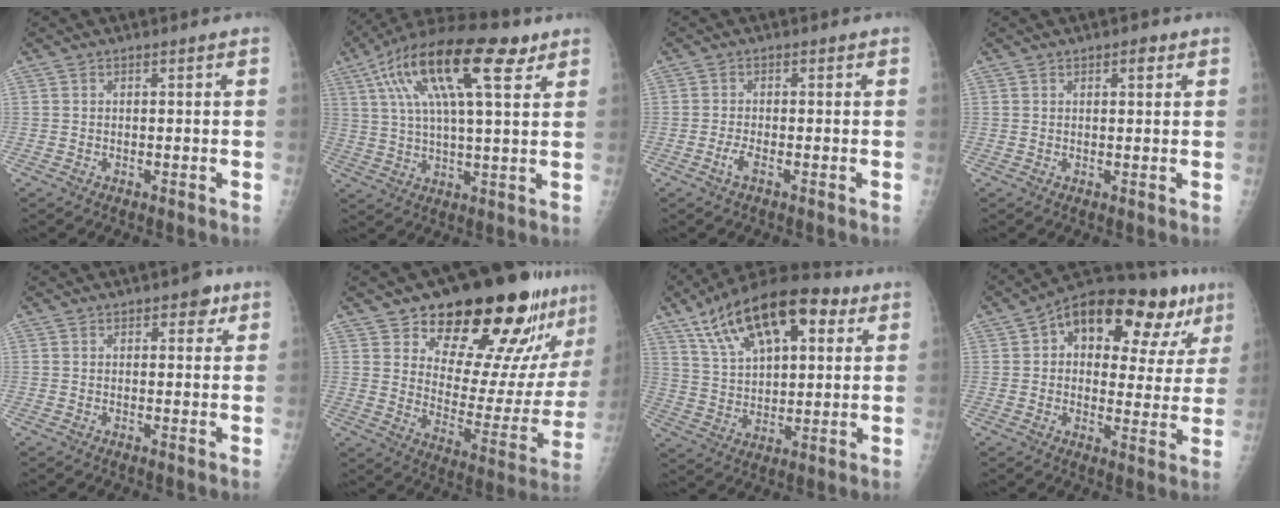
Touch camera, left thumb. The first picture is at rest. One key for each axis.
{"total": 20.5, "fx": 9.5, "fy": 6.7, "fz": 16.8, "tx": -0.303, "ty": 0.009, "tz": 0.160}
{"total": 2.0, "fx": -1.0, "fy": 0.6, "fz": 1.7, "tx": -0.041, "ty": 0.002, "tz": -0.024}
{"total": 2.0, "fx": 1.1, "fy": 1.0, "fz": 1.4, "tx": -0.011, "ty": -0.003, "tz": 0.014}
{"total": 3.1, "fx": 1.7, "fy": 1.8, "fz": 1.9, "tx": -0.003, "ty": -0.003, "tz": 0.017}
{"total": 24.9, "fx": 18.0, "fy": 9.3, "fz": 14.5, "tx": -0.157, "ty": -0.102, "tz": 0.253}
{"total": 21.6, "fx": 10.4, "fy": 10.4, "fz": 15.8, "tx": -0.242, "ty": -0.003, "tz": 0.181}
{"total": 20.9, "fx": 9.3, "fy": 10.6, "fz": 15.4, "tx": -0.173, "ty": 0.020, "tz": 0.129}